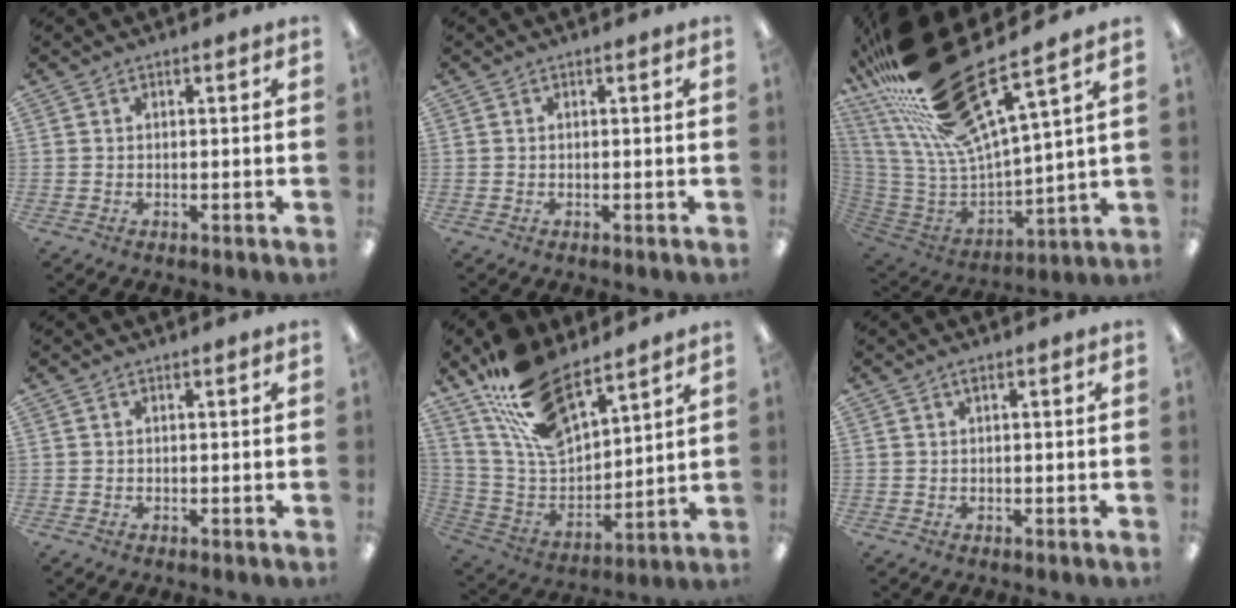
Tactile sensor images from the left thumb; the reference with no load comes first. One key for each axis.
{"total": 0.0}
{"total": 28.7, "fx": 19.8, "fy": 7.9, "fz": 19.2, "tx": -0.330, "ty": -0.143, "tz": 0.343}
{"total": 0.0}
{"total": 18.6, "fx": 13.8, "fy": 7.9, "fz": 9.6, "tx": -0.203, "ty": -0.067, "tz": 0.255}
{"total": 1.0, "fx": 0.5, "fy": 0.2, "fz": 0.8, "tx": -0.019, "ty": 0.002, "tz": 0.009}